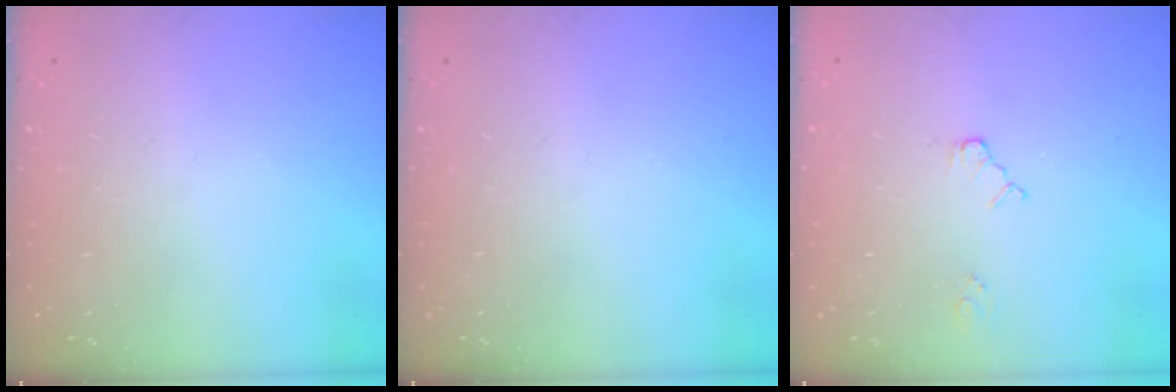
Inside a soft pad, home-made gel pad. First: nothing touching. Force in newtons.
{"total": 0.0}
{"total": 1.9, "press": 1.9, "slide": 0.3}